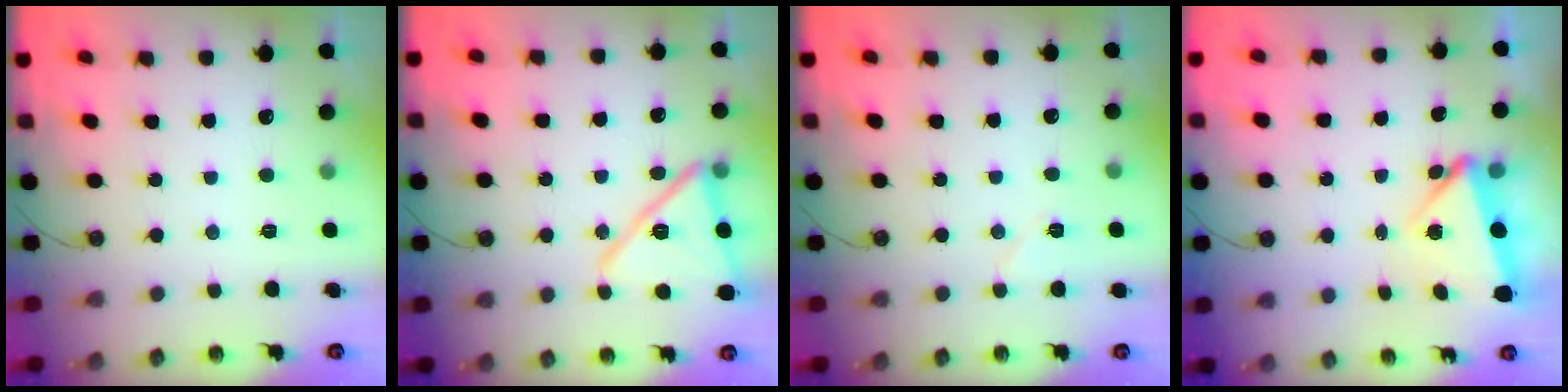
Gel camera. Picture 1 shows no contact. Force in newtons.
{"total": 15.5, "press": 14.2, "slide": 6.4}
{"total": 5.7, "press": 5.1, "slide": 2.7}
{"total": 5.8, "press": 5.4, "slide": 2.1}